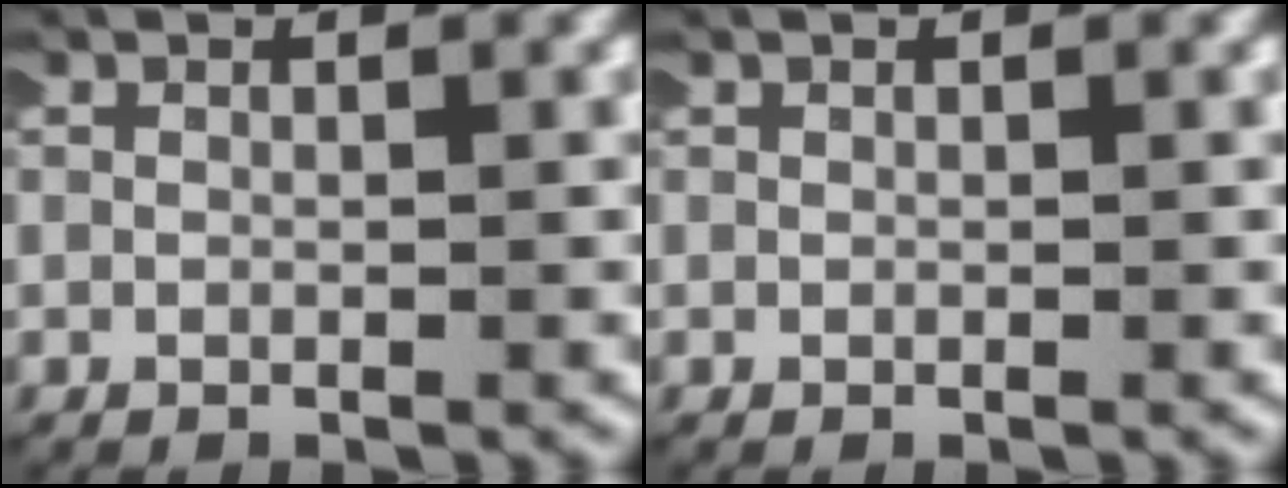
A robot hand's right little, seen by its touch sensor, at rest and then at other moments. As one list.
[{"total": 0.0}]